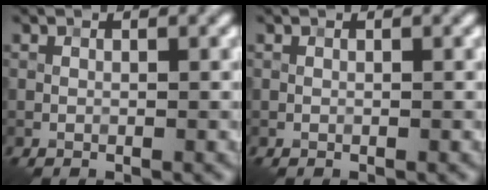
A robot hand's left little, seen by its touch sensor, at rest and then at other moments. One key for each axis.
{"total": 0.0}